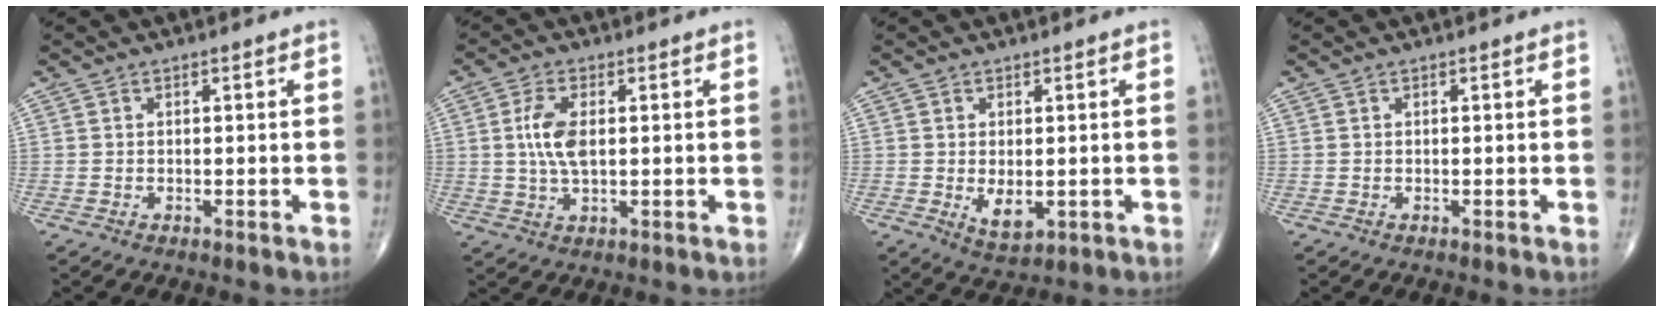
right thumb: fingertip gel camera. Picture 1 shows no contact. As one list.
[{"total": 6.6, "force": [0.8, 3.1, 5.8], "torque": [-0.122, -0.002, 0.014]}, {"total": 4.7, "force": [-0.6, 2.6, 3.8], "torque": [-0.053, -0.010, 0.002]}, {"total": 0.0}]